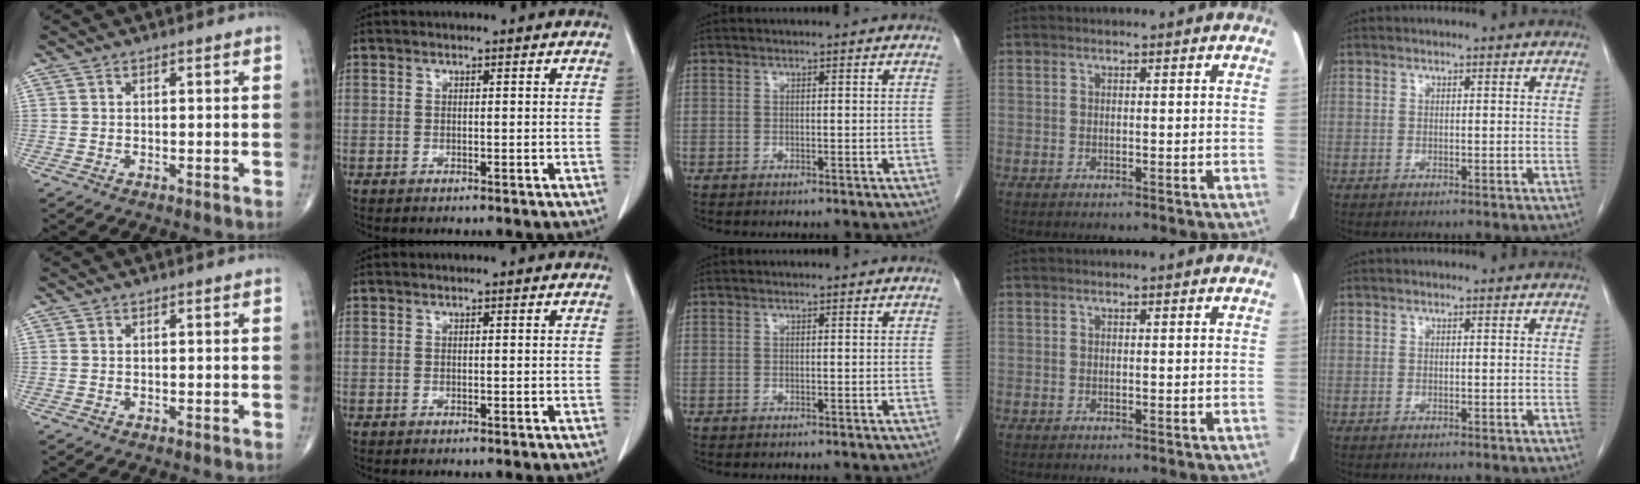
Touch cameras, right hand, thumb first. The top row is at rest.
{}